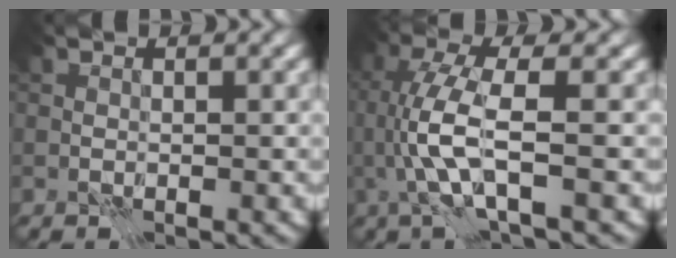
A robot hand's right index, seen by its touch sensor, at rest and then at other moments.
{"total": 5.3, "force": [-0.5, 1.0, 5.2], "torque": [-0.123, 0.005, -0.011]}